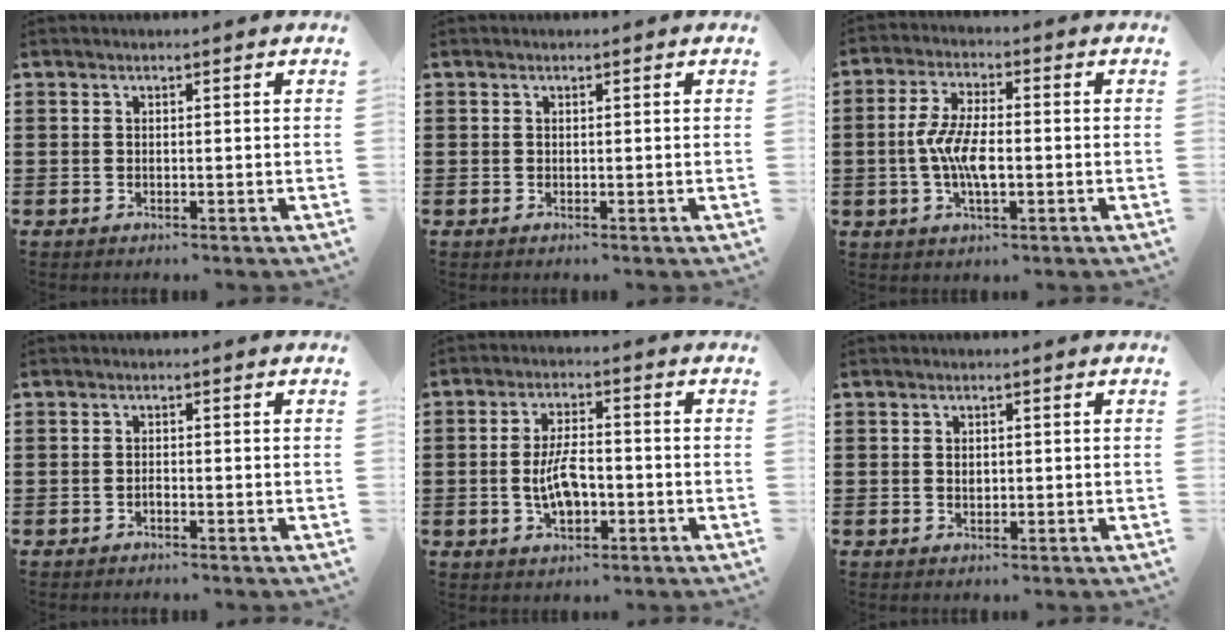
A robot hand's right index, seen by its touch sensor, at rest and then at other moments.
{"total": 0.0}
{"total": 7.1, "force": [-1.1, 2.7, 6.4], "torque": [-0.139, -0.001, -0.027]}
{"total": 0.7, "force": [-0.5, 0.2, 0.3], "torque": [-0.009, -0.004, -0.009]}
{"total": 6.4, "force": [-1.2, 2.9, 5.6], "torque": [-0.117, 0.001, -0.027]}
{"total": 0.9, "force": [0.1, 0.7, 0.7], "torque": [-0.015, 0.006, 0.001]}